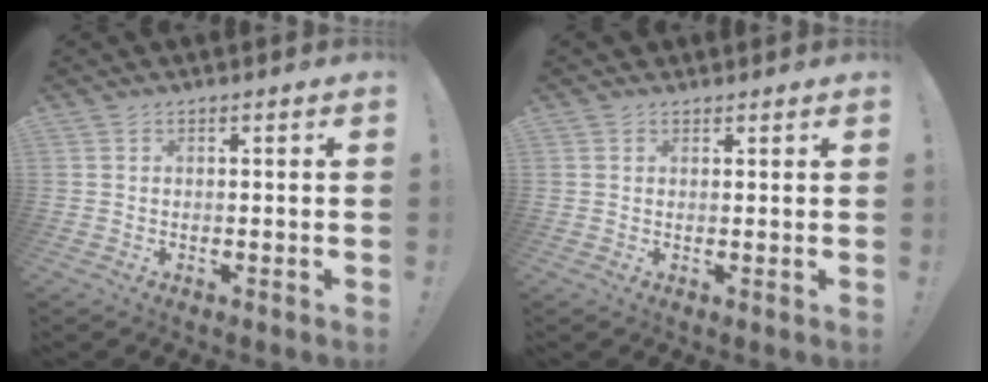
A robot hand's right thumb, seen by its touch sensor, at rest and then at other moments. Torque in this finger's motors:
{"motor_torque": [0.44, 1.14, 0.91, 1.23, 0.01]}